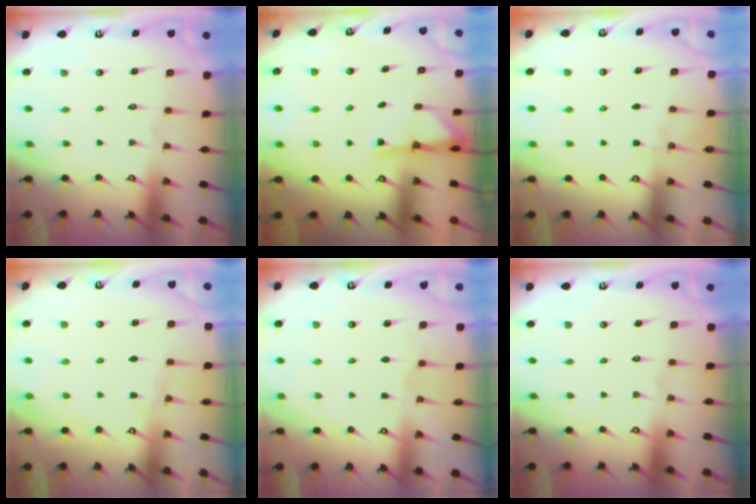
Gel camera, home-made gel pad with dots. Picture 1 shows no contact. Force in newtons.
{"total": 1.9, "press": 1.9, "slide": 0.3}
{"total": 2.9, "press": 2.8, "slide": 0.5}
{"total": 3.2, "press": 3.2, "slide": 0.3}
{"total": 2.0, "press": 2.0, "slide": 0.4}
{"total": 0.0}